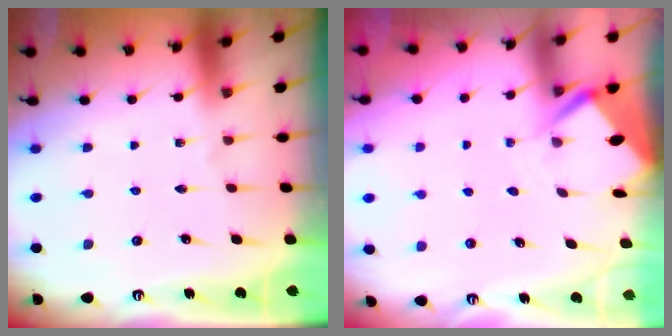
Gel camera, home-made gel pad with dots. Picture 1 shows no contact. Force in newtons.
{"total": 3.6, "press": 3.6, "slide": 0.3}